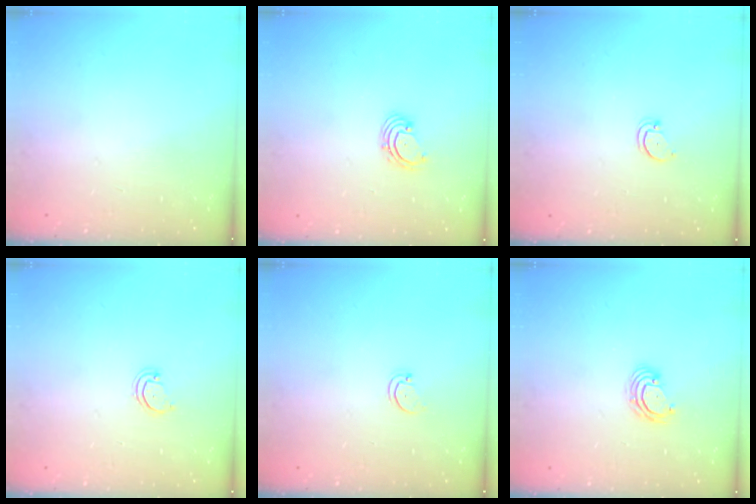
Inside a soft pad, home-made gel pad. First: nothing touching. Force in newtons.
{"total": 1.8, "press": 1.7, "slide": 0.7}
{"total": 2.7, "press": 2.7, "slide": 0.2}
{"total": 2.5, "press": 2.5, "slide": 0.2}
{"total": 1.5, "press": 1.5, "slide": 0.3}
{"total": 4.2, "press": 4.2, "slide": 0.3}